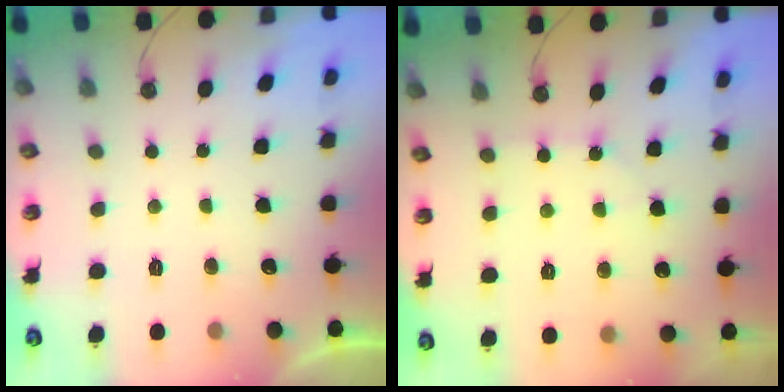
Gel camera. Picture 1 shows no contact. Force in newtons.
{"total": 4.1, "press": 4.1, "slide": 0.2}